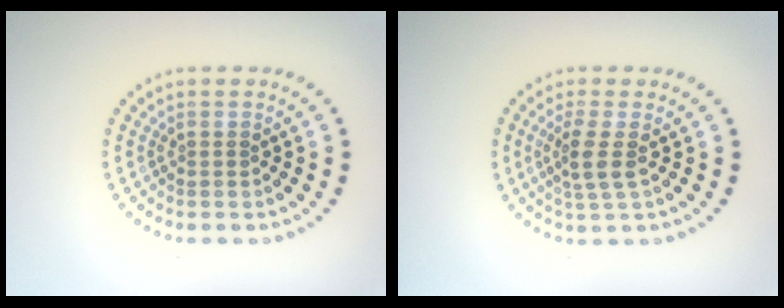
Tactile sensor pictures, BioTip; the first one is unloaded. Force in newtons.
{"total": 2.5, "press": 2.0, "slide": 1.5}